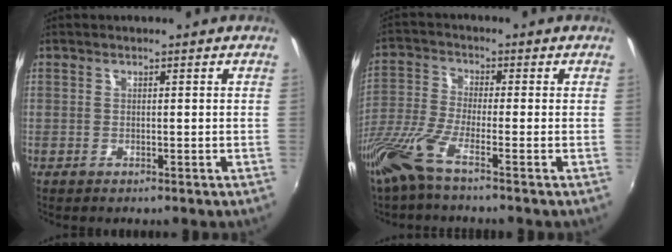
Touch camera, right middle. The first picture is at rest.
{"total": 7.9, "force": [-5.4, 0.4, 5.8], "torque": [-0.130, -0.020, -0.111]}